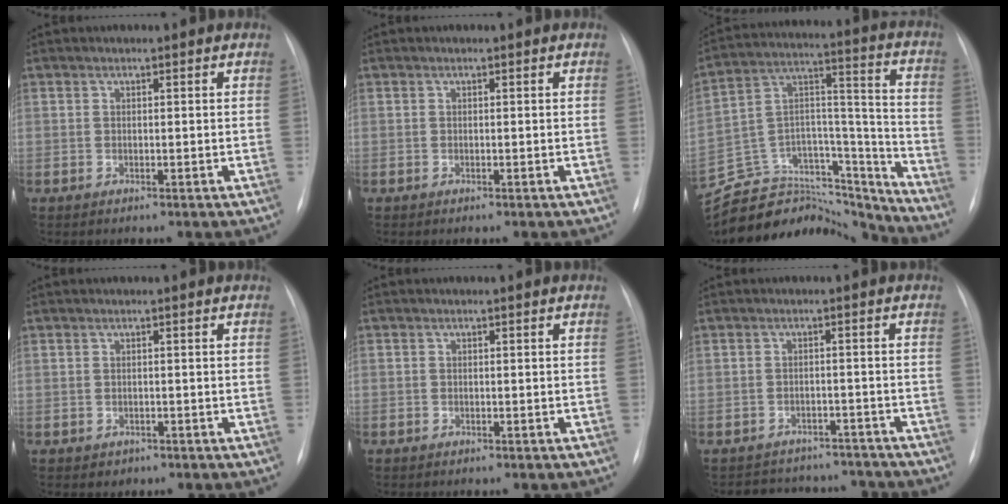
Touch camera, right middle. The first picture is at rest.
{"total": 0.0}
{"total": 26.5, "force": [-24.9, 6.9, 5.8], "torque": [-0.126, 0.040, -0.385]}
{"total": 1.3, "force": [-0.8, 1.0, 0.1], "torque": [-0.004, 0.003, -0.009]}
{"total": 1.0, "force": [-0.7, 0.7, 0.1], "torque": [-0.007, 0.002, -0.009]}
{"total": 10.5, "force": [-9.7, 3.9, 1.2], "torque": [-0.013, 0.022, -0.120]}